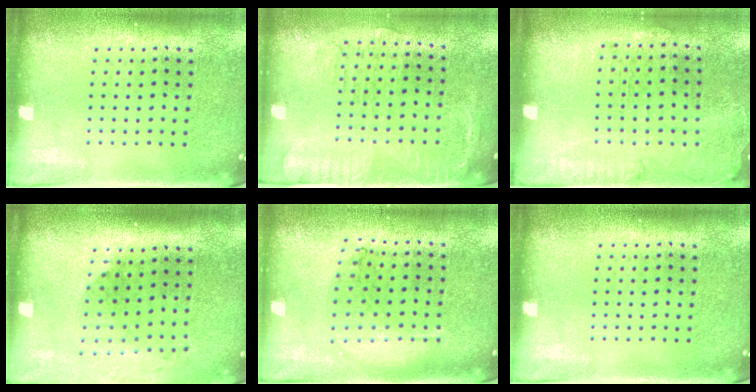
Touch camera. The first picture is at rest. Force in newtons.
{"total": 2.0, "press": 1.6, "slide": 1.1}
{"total": 1.4, "press": 1.2, "slide": 0.7}
{"total": 1.7, "press": 1.3, "slide": 1.1}
{"total": 0.9, "press": 0.9, "slide": 0.2}
{"total": 0.0}